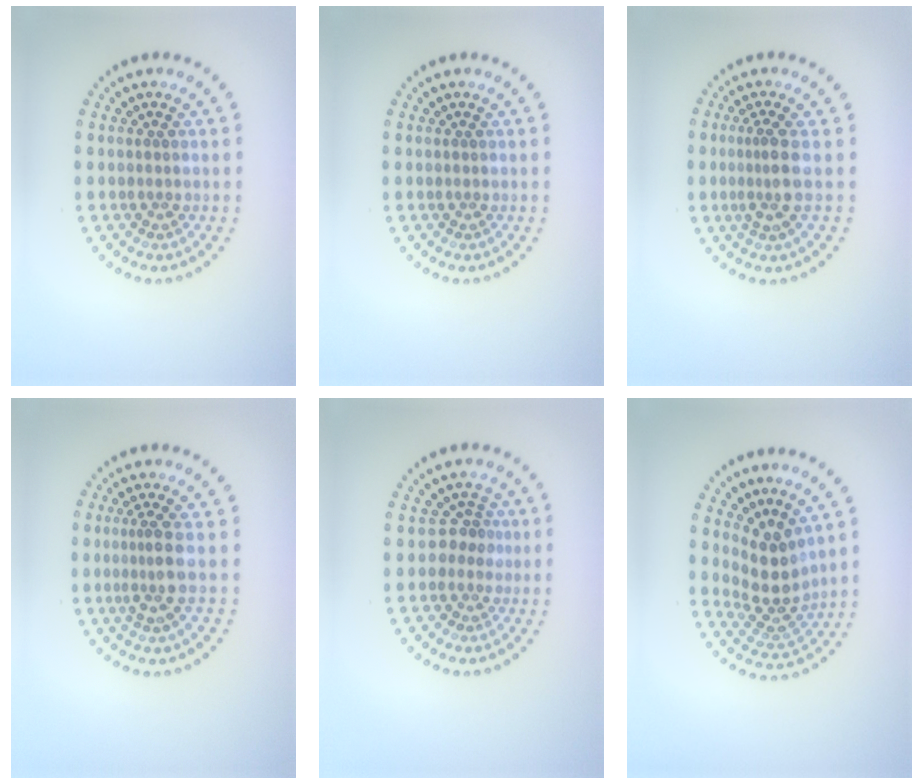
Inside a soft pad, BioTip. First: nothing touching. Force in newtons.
{"total": 0.0}
{"total": 2.6, "press": 1.9, "slide": 1.7}
{"total": 2.6, "press": 1.9, "slide": 1.7}
{"total": 2.0, "press": 1.5, "slide": 1.3}
{"total": 3.7, "press": 2.8, "slide": 2.4}